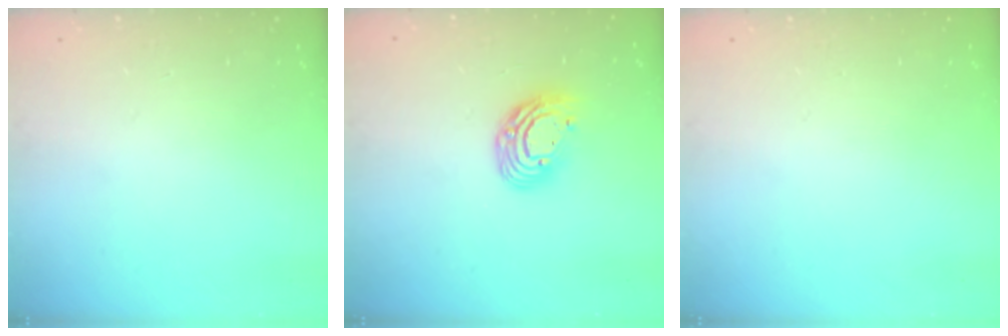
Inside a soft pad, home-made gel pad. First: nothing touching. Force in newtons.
{"total": 9.8, "press": 9.8, "slide": 0.9}
{"total": 0.0}